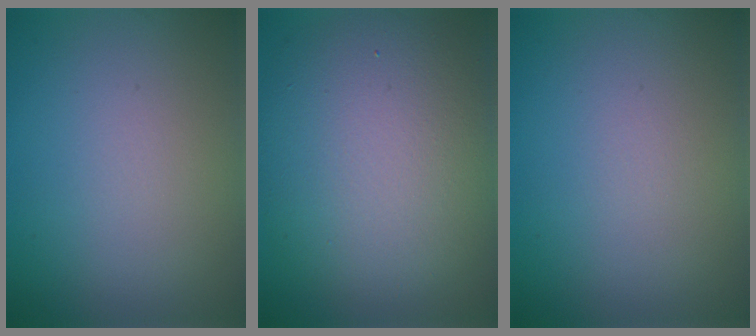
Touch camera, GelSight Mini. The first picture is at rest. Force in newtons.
{"total": 10.6, "press": 10.6, "slide": 1.0}
{"total": 0.0}